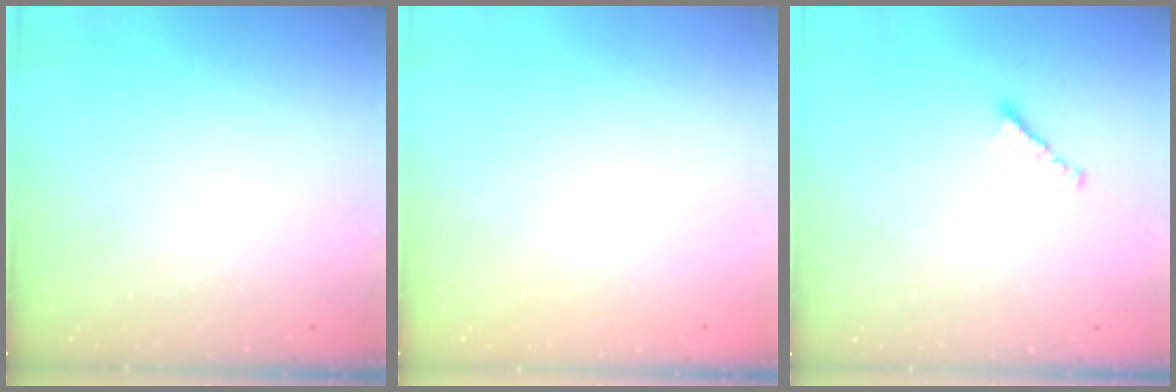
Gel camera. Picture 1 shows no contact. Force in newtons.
{"total": 0.8, "press": 0.7, "slide": 0.3}
{"total": 2.7, "press": 2.6, "slide": 0.8}